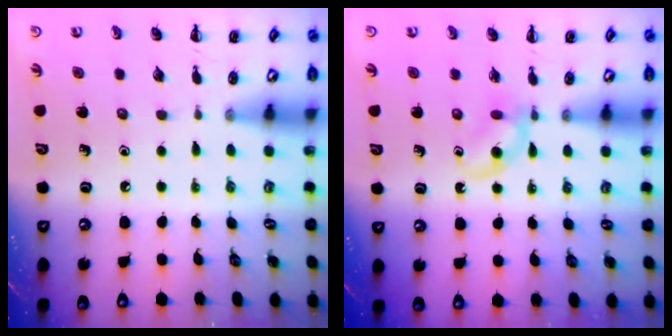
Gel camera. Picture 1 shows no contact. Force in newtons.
{"total": 3.4, "press": 3.2, "slide": 1.4}